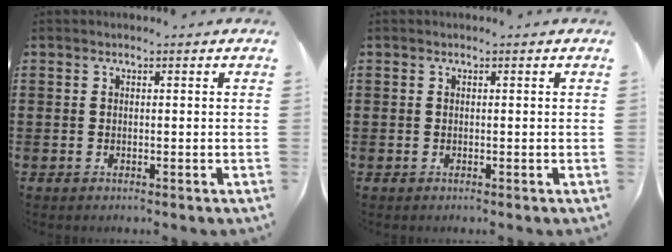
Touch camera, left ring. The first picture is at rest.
{"total": 0.0}